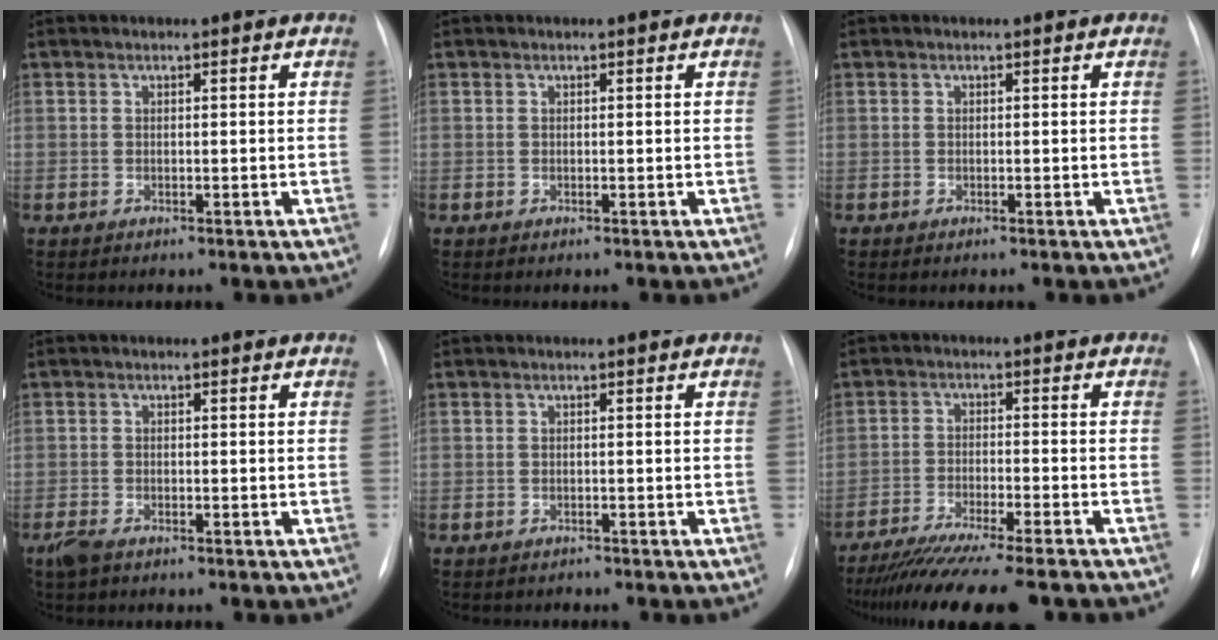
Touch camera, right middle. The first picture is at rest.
{"total": 0.0}
{"total": 0.0}
{"total": 2.5, "force": [-1.8, 0.9, 1.5], "torque": [-0.038, -0.007, -0.030]}
{"total": 0.7, "force": [-0.6, 0.2, -0.2], "torque": [-0.006, -0.003, -0.011]}
{"total": 16.2, "force": [-14.0, 0.5, 8.1], "torque": [-0.128, -0.038, -0.213]}